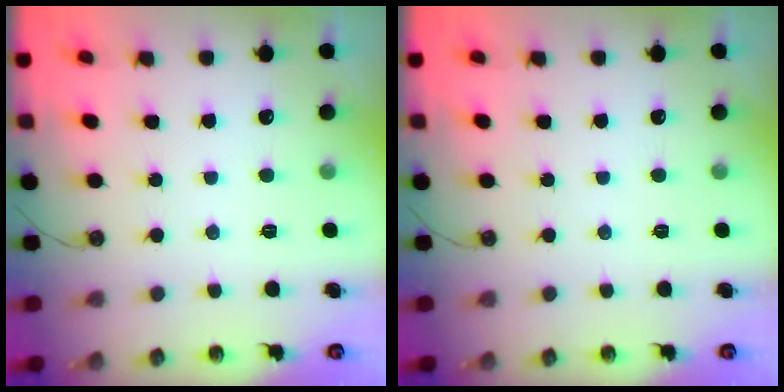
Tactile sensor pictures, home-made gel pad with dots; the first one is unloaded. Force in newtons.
{"total": 0.0}